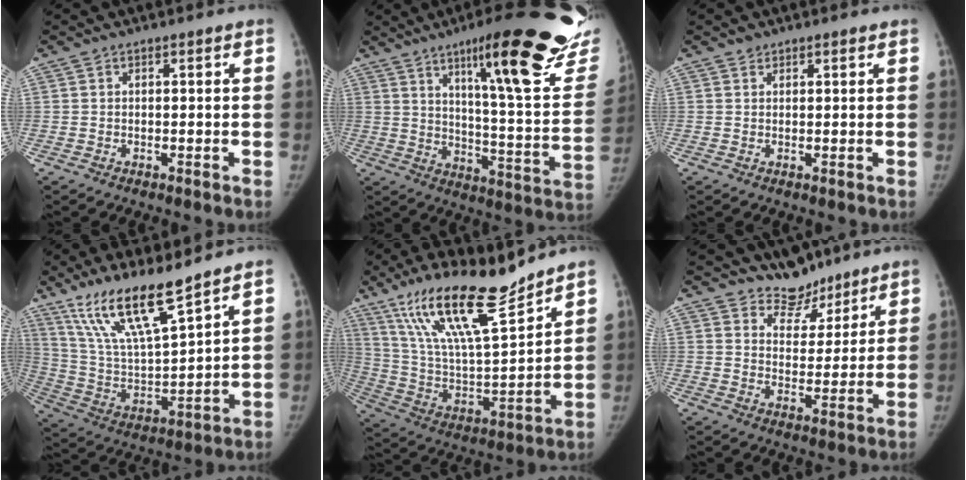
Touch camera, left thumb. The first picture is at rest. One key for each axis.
{"total": 29.0, "fx": 19.2, "fy": 5.2, "fz": 21.1, "tx": -0.254, "ty": -0.099, "tz": 0.265}
{"total": 1.2, "fx": 0.9, "fy": 0.7, "fz": 0.0, "tx": 0.012, "ty": -0.006, "tz": 0.011}
{"total": 16.5, "fx": 12.0, "fy": 3.0, "fz": 10.9, "tx": -0.189, "ty": -0.063, "tz": 0.241}
{"total": 20.9, "fx": 15.5, "fy": 3.9, "fz": 13.5, "tx": -0.219, "ty": -0.075, "tz": 0.290}
{"total": 7.5, "fx": 6.6, "fy": 3.7, "fz": 0.4, "tx": 0.031, "ty": -0.057, "tz": 0.114}